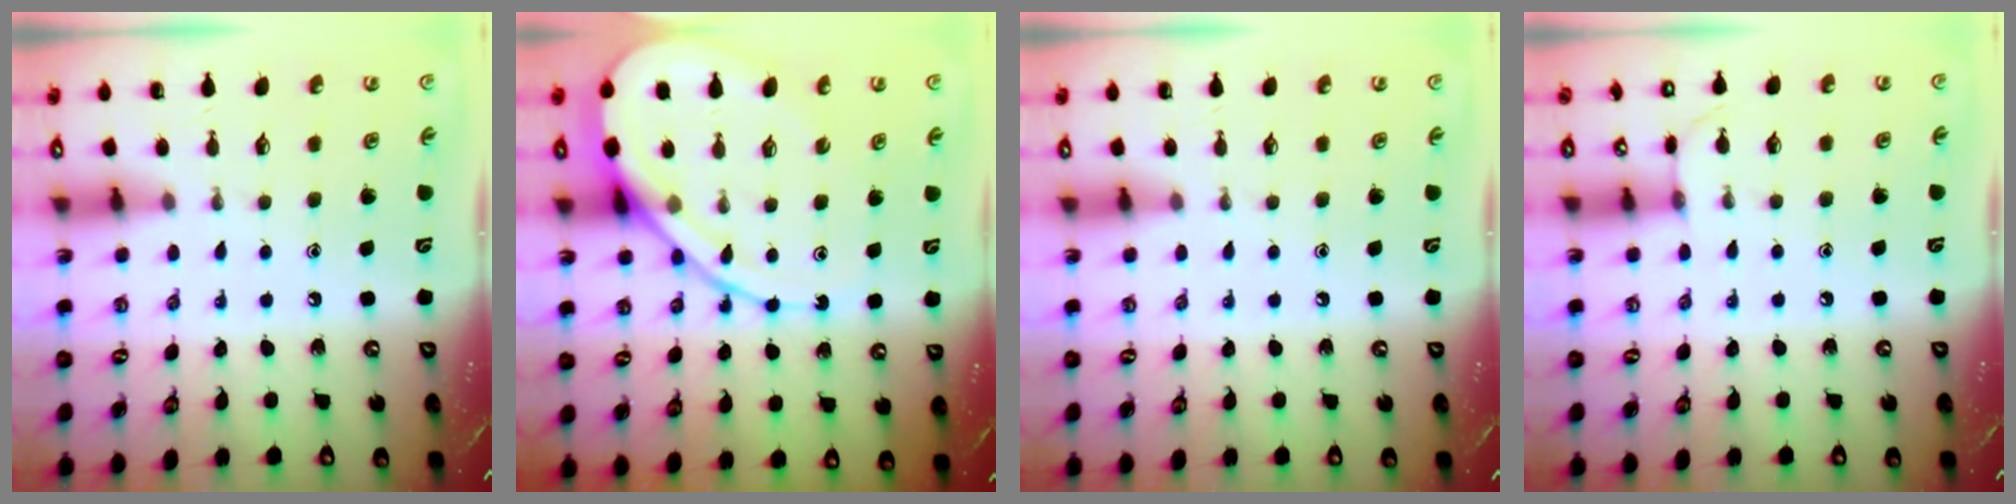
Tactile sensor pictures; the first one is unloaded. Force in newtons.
{"total": 14.7, "press": 14.6, "slide": 1.7}
{"total": 0.0}
{"total": 4.3, "press": 4.3, "slide": 0.2}